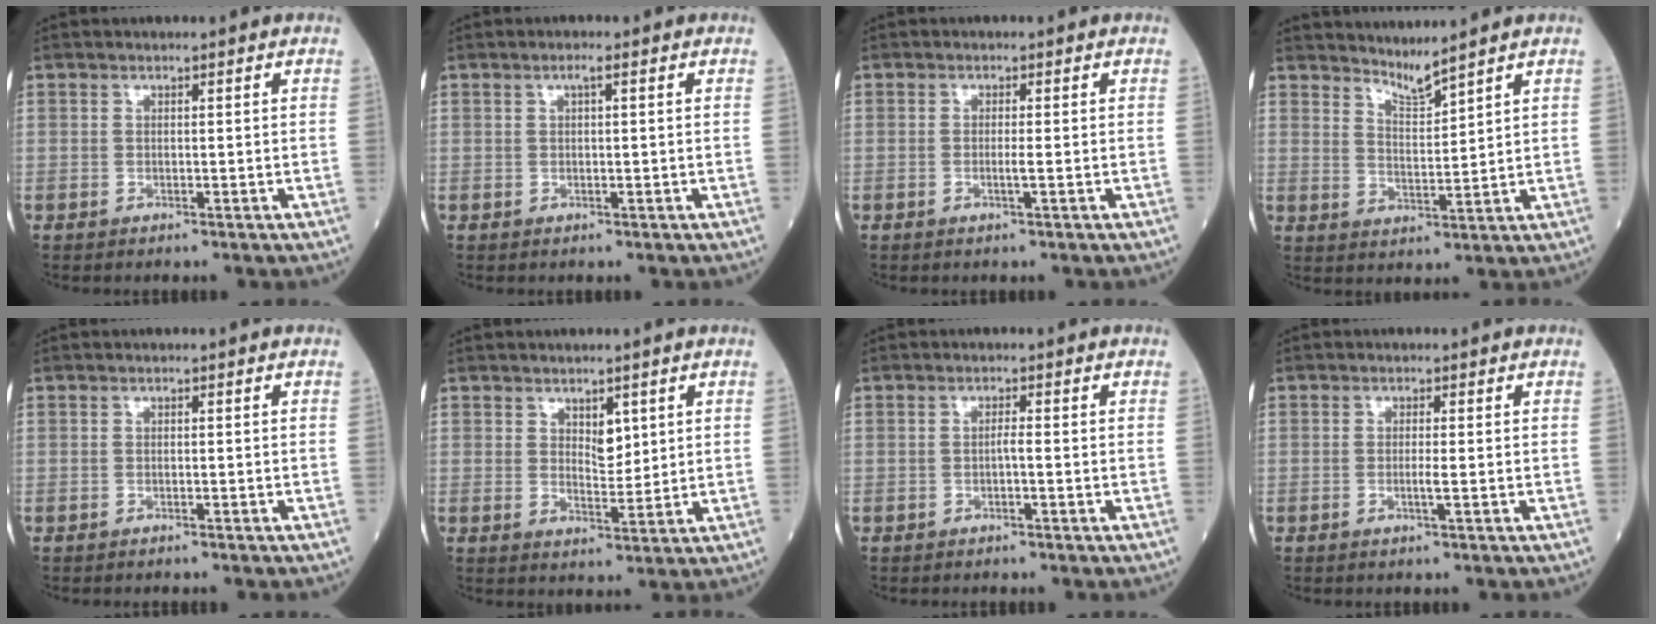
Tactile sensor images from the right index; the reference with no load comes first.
{"total": 1.6, "force": [0.6, 0.5, 1.4], "torque": [-0.035, 0.006, 0.013]}
{"total": 1.4, "force": [-0.4, 0.2, 1.4], "torque": [-0.031, -0.002, -0.007]}
{"total": 3.9, "force": [3.8, -0.6, 0.8], "torque": [-0.021, -0.015, 0.081]}
{"total": 2.6, "force": [-2.0, 1.1, 1.3], "torque": [-0.031, -0.007, -0.021]}
{"total": 4.1, "force": [1.7, 2.2, 3.0], "torque": [-0.060, 0.000, 0.037]}
{"total": 1.4, "force": [-0.4, 0.4, 1.3], "torque": [-0.030, 0.001, -0.007]}
{"total": 1.6, "force": [-0.5, 0.2, 1.5], "torque": [-0.035, -0.002, -0.009]}